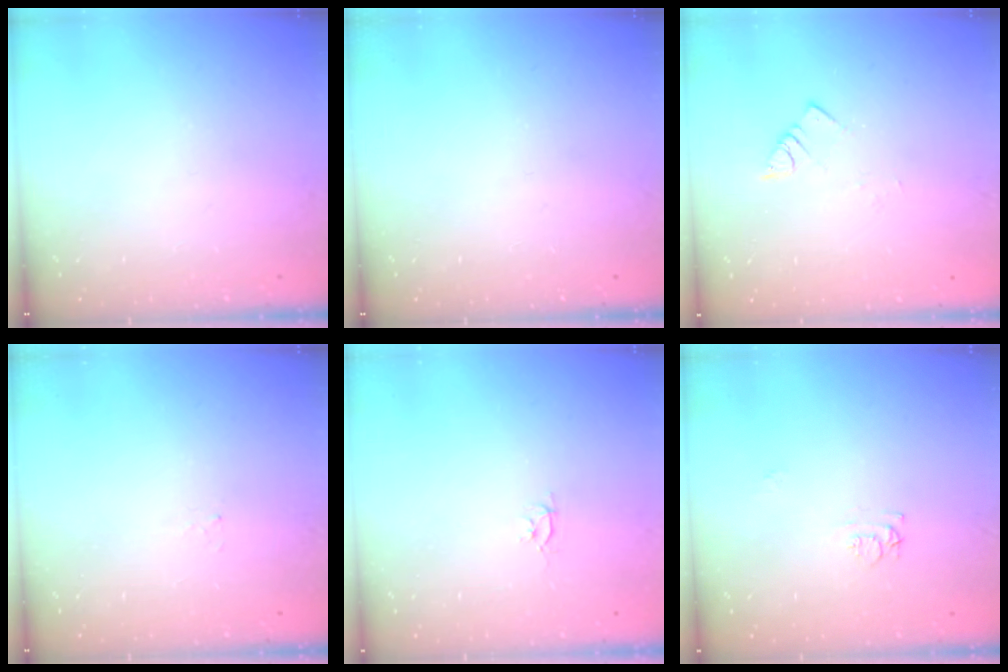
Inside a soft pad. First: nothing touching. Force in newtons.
{"total": 0.0}
{"total": 2.8, "press": 2.8, "slide": 0.3}
{"total": 1.5, "press": 1.5, "slide": 0.2}
{"total": 2.6, "press": 2.6, "slide": 0.3}
{"total": 6.2, "press": 6.2, "slide": 0.6}